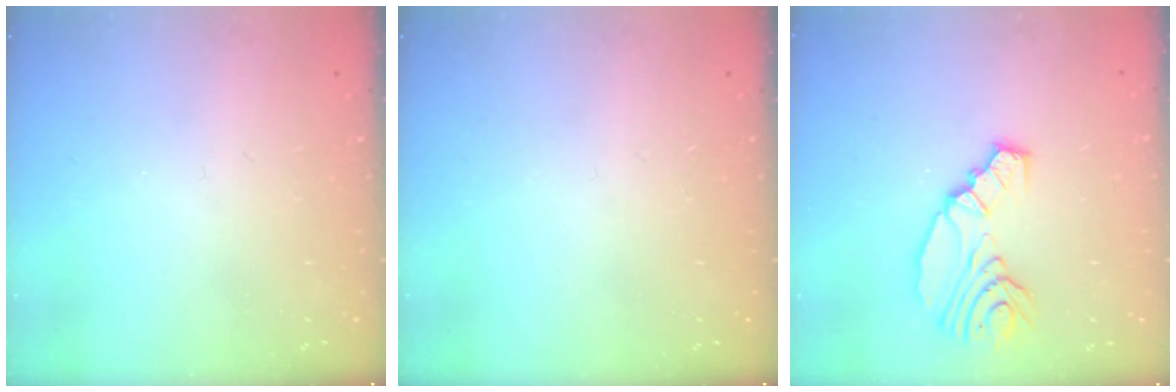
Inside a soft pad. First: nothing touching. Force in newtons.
{"total": 0.0}
{"total": 12.4, "press": 11.6, "slide": 4.3}